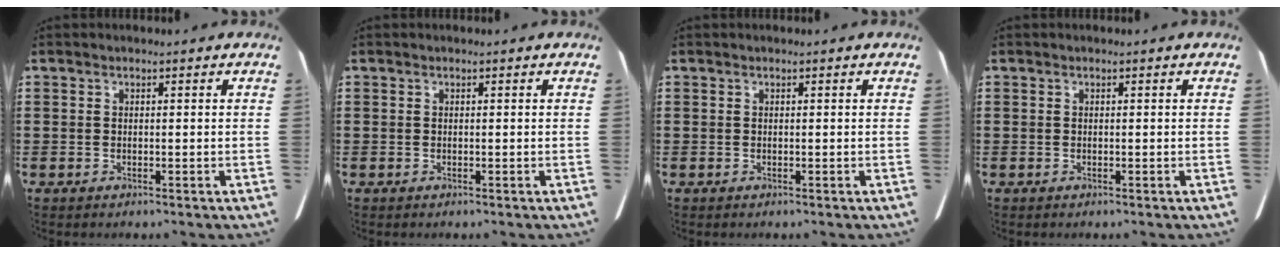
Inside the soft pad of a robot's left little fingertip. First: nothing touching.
{"total": 0.0}
{"total": 0.0}
{"total": 0.0}